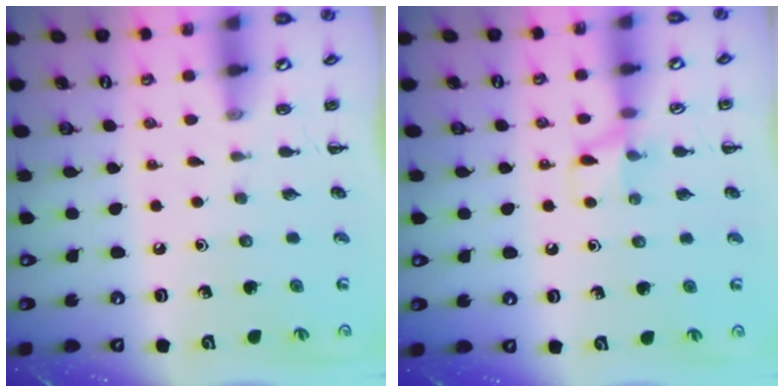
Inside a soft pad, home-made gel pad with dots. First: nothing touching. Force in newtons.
{"total": 7.4, "press": 7.2, "slide": 1.8}